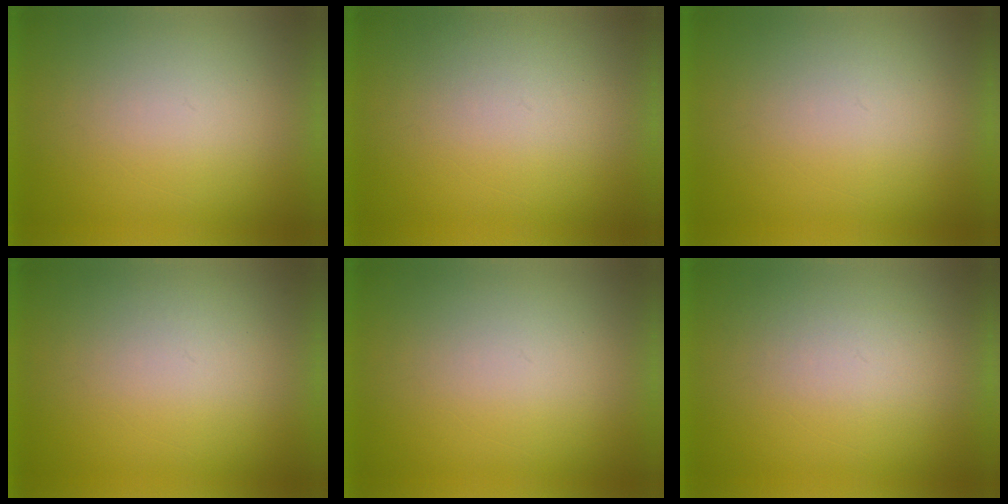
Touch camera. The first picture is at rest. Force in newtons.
{"total": 1.4}
{"total": 1.0}
{"total": 1.2}
{"total": 0.0}
{"total": 1.3}